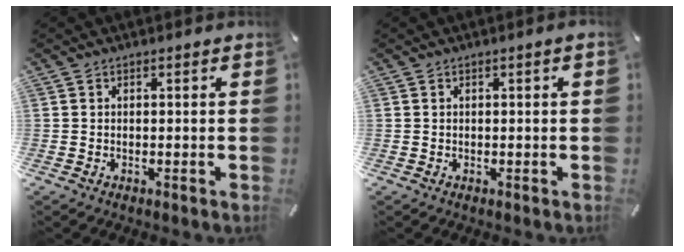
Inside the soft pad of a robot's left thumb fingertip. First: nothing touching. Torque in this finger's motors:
{"motor_torque": [0.00, 0.00, 0.03, 0.07, 0.00]}